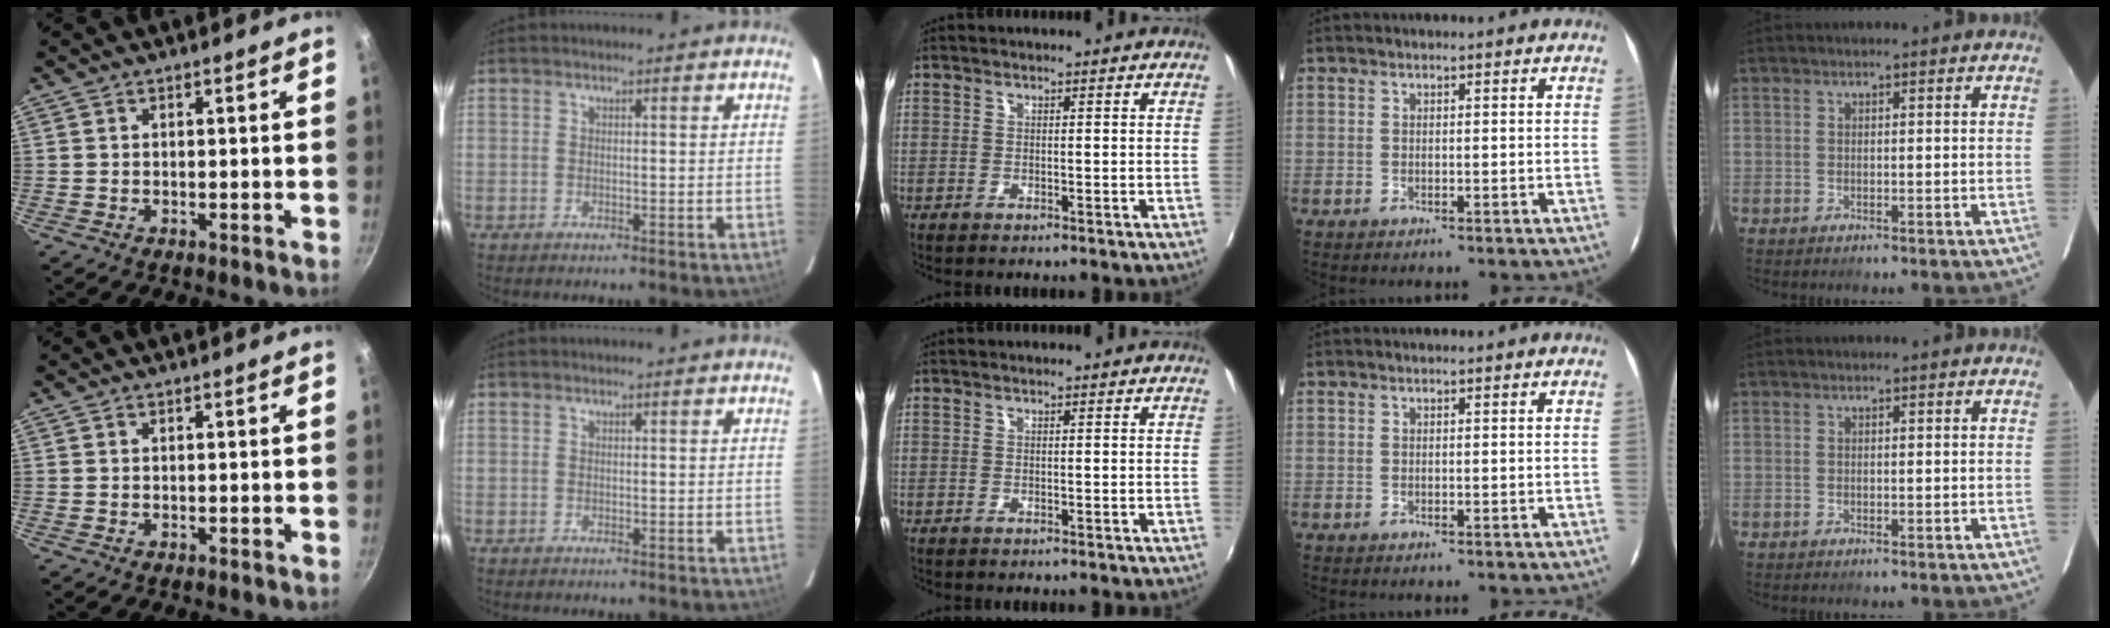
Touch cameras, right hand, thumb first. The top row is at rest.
{}